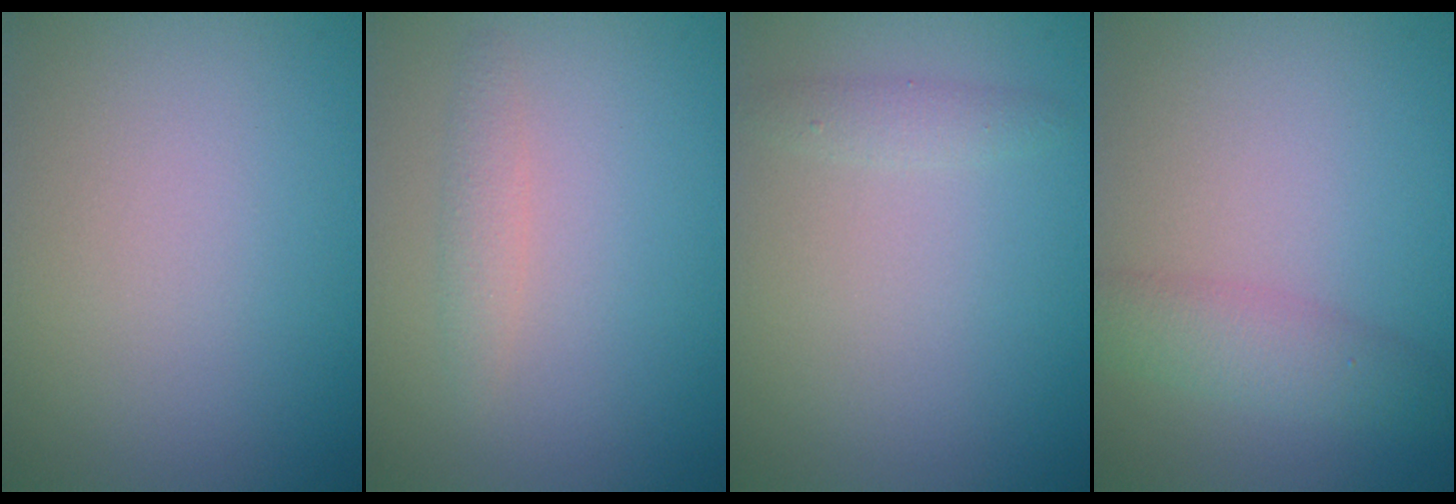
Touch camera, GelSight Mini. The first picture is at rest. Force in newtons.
{"total": 1.3, "press": 1.3, "slide": 0.0}
{"total": 1.1, "press": 1.1, "slide": 0.0}
{"total": 2.9, "press": 2.9, "slide": 0.1}